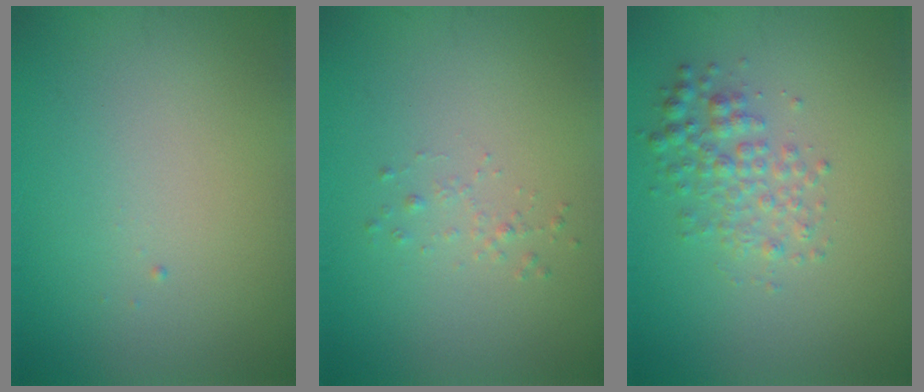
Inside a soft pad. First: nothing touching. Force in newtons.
{"total": 0.8, "press": 0.8, "slide": 0.0}
{"total": 2.6, "press": 2.6, "slide": 0.1}